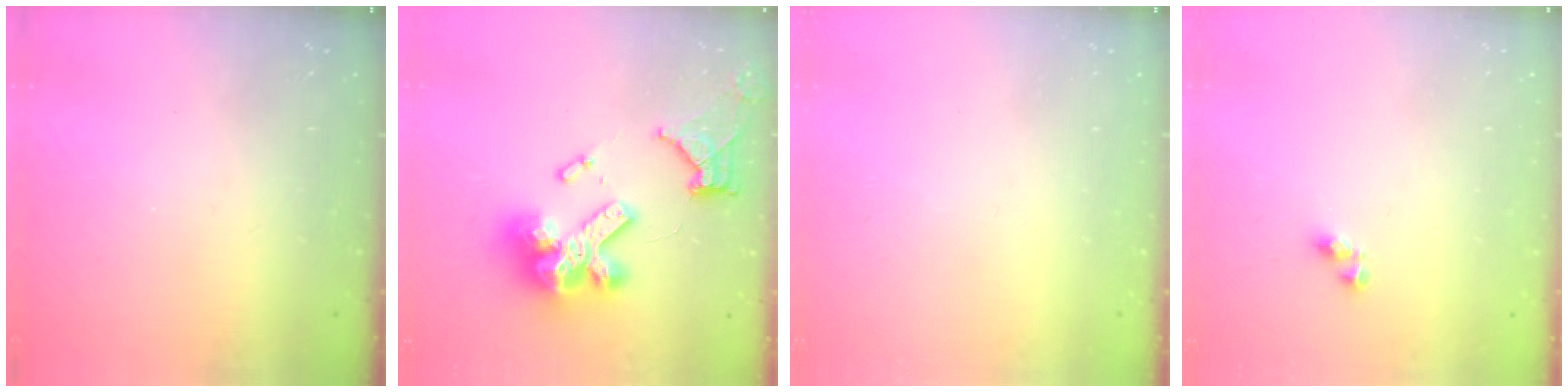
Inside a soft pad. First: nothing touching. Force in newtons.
{"total": 19.6, "press": 18.8, "slide": 5.5}
{"total": 0.0}
{"total": 4.2, "press": 4.1, "slide": 0.6}